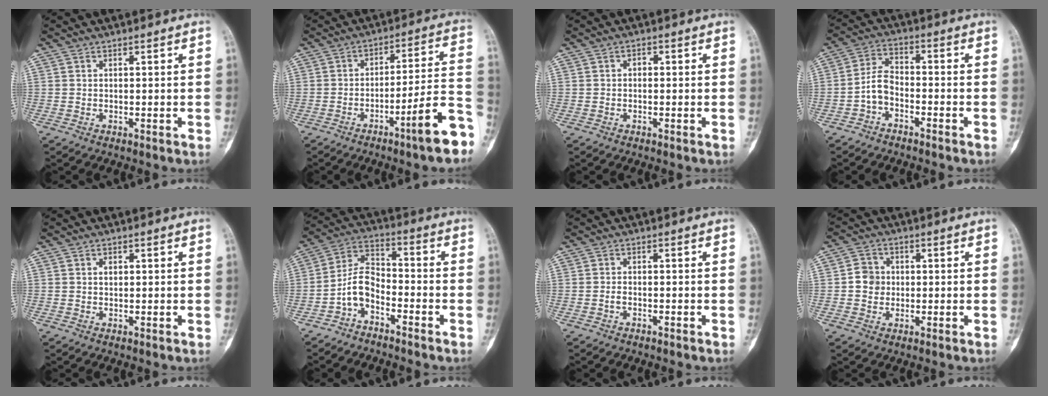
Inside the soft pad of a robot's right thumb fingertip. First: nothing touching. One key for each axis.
{"total": 12.6, "fx": -7.0, "fy": 1.0, "fz": 10.5, "tx": -0.142, "ty": 0.053, "tz": -0.106}
{"total": 1.0, "fx": -0.1, "fy": 0.8, "fz": 0.7, "tx": -0.004, "ty": 0.004, "tz": -0.006}
{"total": 5.3, "fx": -2.6, "fy": 3.2, "fz": 3.3, "tx": -0.061, "ty": 0.032, "tz": -0.060}
{"total": 0.9, "fx": 0.3, "fy": 0.6, "fz": 0.6, "tx": -0.006, "ty": 0.002, "tz": 0.004}
{"total": 7.4, "fx": -4.0, "fy": 4.1, "fz": 4.7, "tx": -0.089, "ty": 0.059, "tz": -0.089}
{"total": 1.0, "fx": -0.6, "fy": 0.5, "fz": 0.7, "tx": -0.012, "ty": 0.005, "tz": -0.011}
{"total": 4.3, "fx": 0.0, "fy": 4.0, "fz": 1.6, "tx": -0.006, "ty": 0.007, "tz": -0.007}